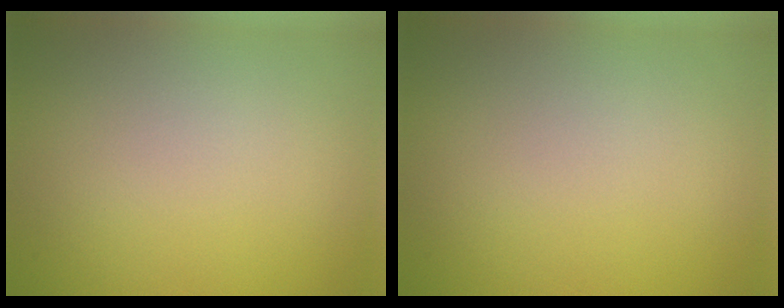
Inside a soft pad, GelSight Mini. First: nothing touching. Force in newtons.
{"total": 0.0}